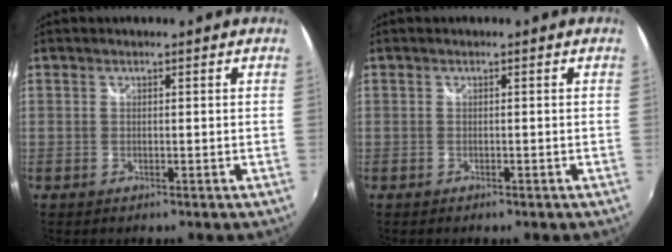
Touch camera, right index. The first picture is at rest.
{"total": 0.8, "force": [-0.7, 0.3, 0.3], "torque": [-0.010, -0.003, -0.011]}